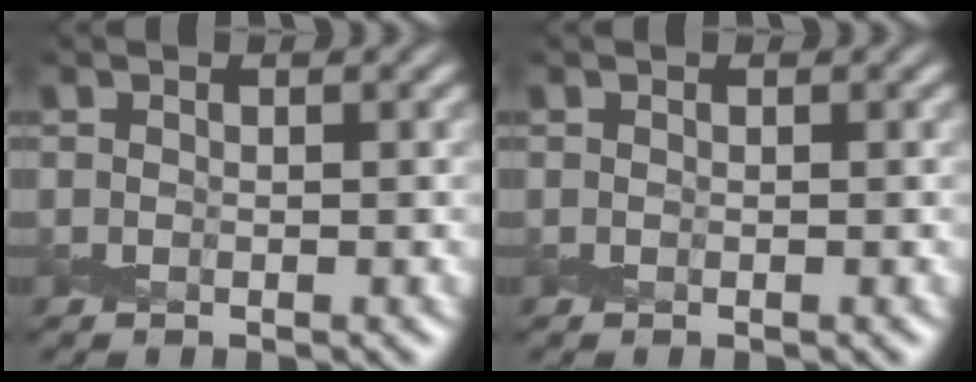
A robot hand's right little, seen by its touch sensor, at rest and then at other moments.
{"total": 0.0}